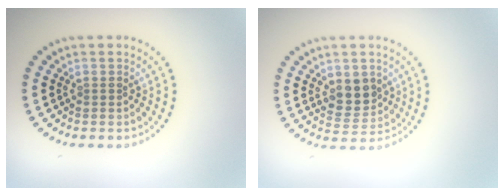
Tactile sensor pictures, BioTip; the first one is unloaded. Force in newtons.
{"total": 3.4, "press": 3.2, "slide": 0.9}